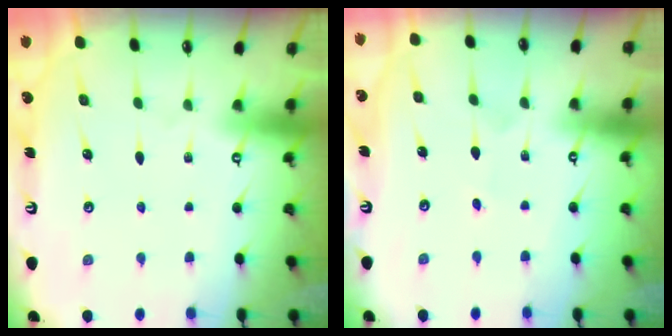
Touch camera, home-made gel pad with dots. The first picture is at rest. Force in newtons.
{"total": 1.6, "press": 1.6, "slide": 0.1}